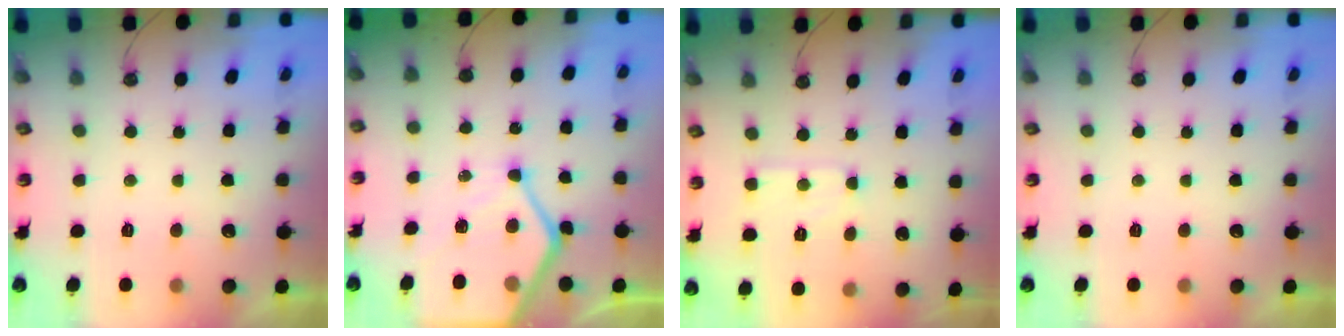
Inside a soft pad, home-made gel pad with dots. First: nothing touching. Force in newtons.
{"total": 14.9, "press": 14.8, "slide": 1.3}
{"total": 5.6, "press": 5.6, "slide": 0.4}
{"total": 0.0}